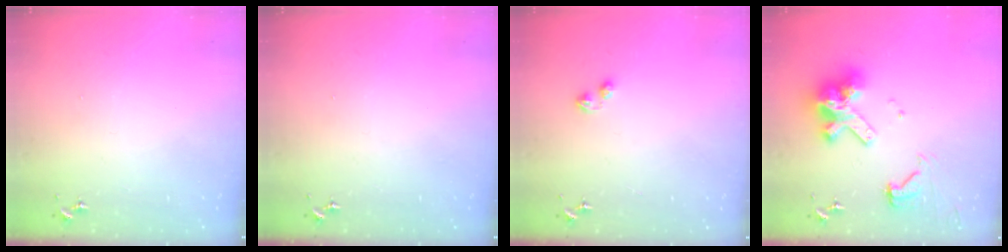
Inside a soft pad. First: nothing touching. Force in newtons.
{"total": 0.0}
{"total": 2.9, "press": 2.8, "slide": 0.7}
{"total": 16.9, "press": 16.8, "slide": 1.8}